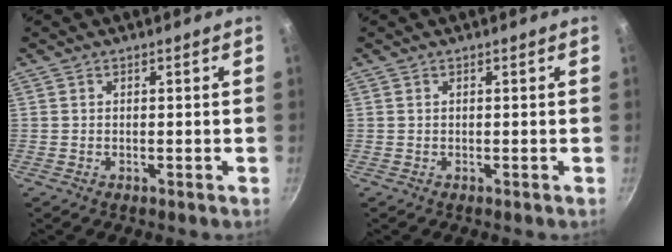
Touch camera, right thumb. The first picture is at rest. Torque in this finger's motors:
{"motor_torque": [-0.06, 0.05, -0.01, 0.00, 0.03]}